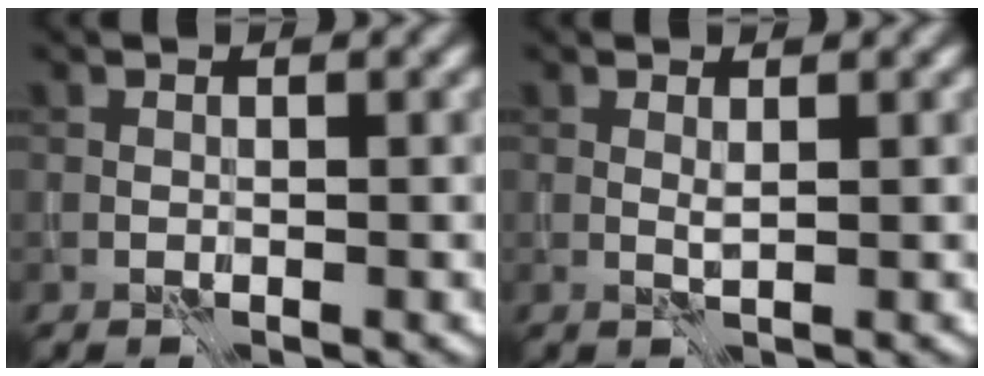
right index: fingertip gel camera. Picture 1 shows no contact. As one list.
[{"total": 0.6, "force": [0.4, -0.2, 0.4], "torque": [-0.010, 0.000, 0.007]}]